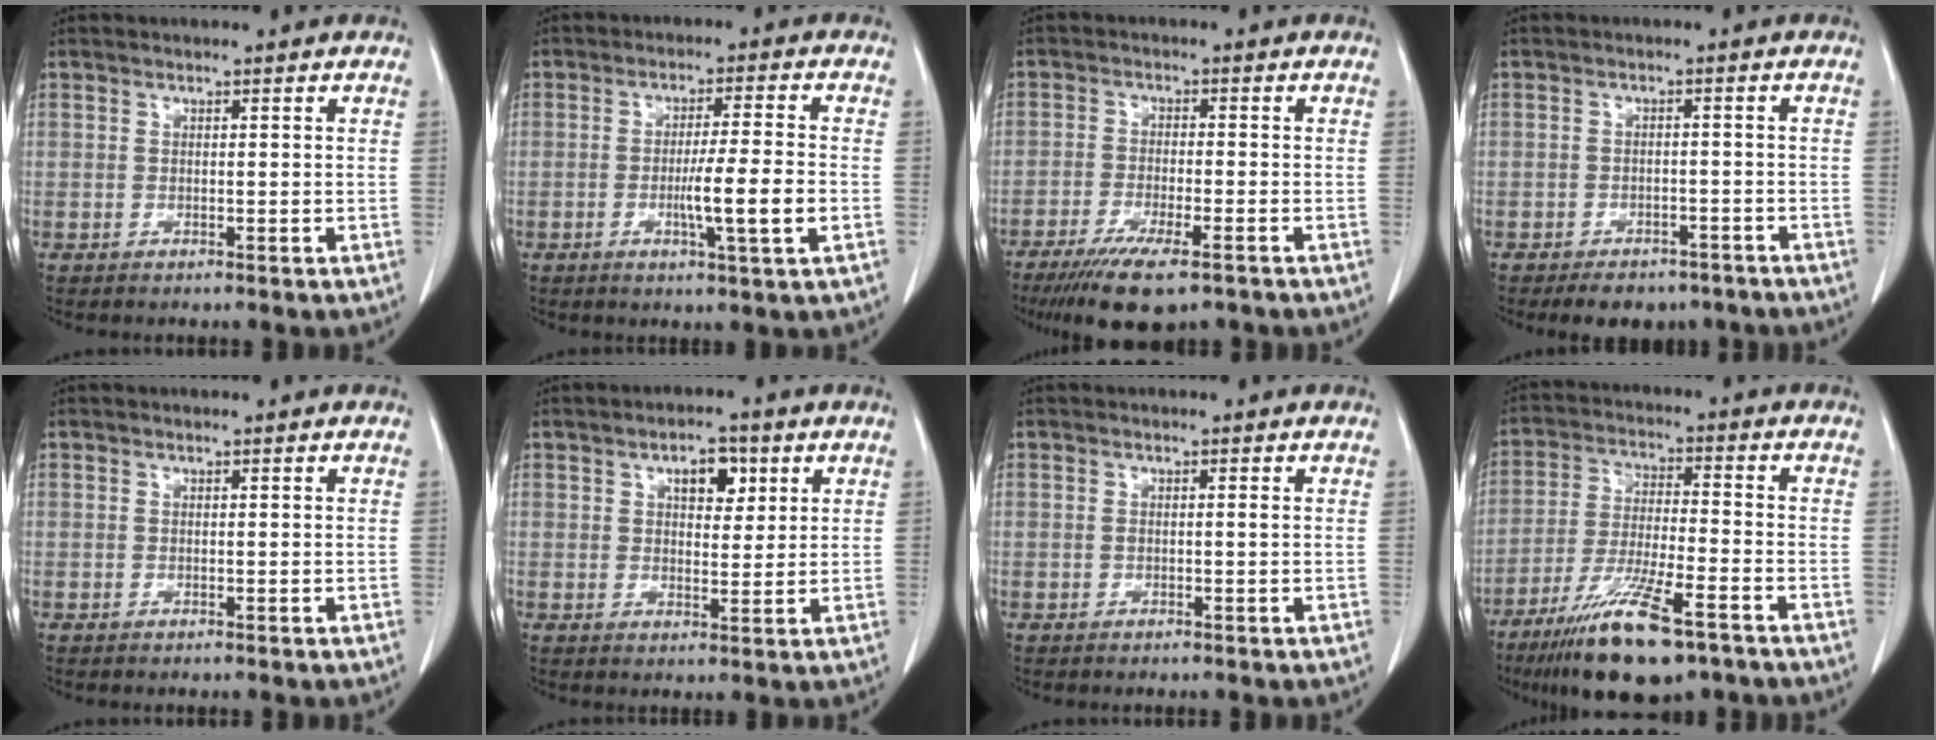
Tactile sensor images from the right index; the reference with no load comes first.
{"total": 7.8, "force": [-1.9, -0.4, 7.5], "torque": [-0.122, -0.011, -0.032]}
{"total": 10.1, "force": [-7.1, 1.9, 7.0], "torque": [-0.113, -0.022, -0.110]}
{"total": 6.9, "force": [-5.3, 3.7, 2.1], "torque": [-0.015, 0.009, -0.067]}
{"total": 0.0}
{"total": 5.3, "force": [2.4, 2.6, 4.0], "torque": [-0.060, 0.004, 0.037]}
{"total": 0.7, "force": [0.1, 0.1, 0.7], "torque": [-0.017, -0.001, 0.002]}
{"total": 14.6, "force": [-9.5, 2.5, 10.8], "torque": [-0.206, -0.033, -0.167]}